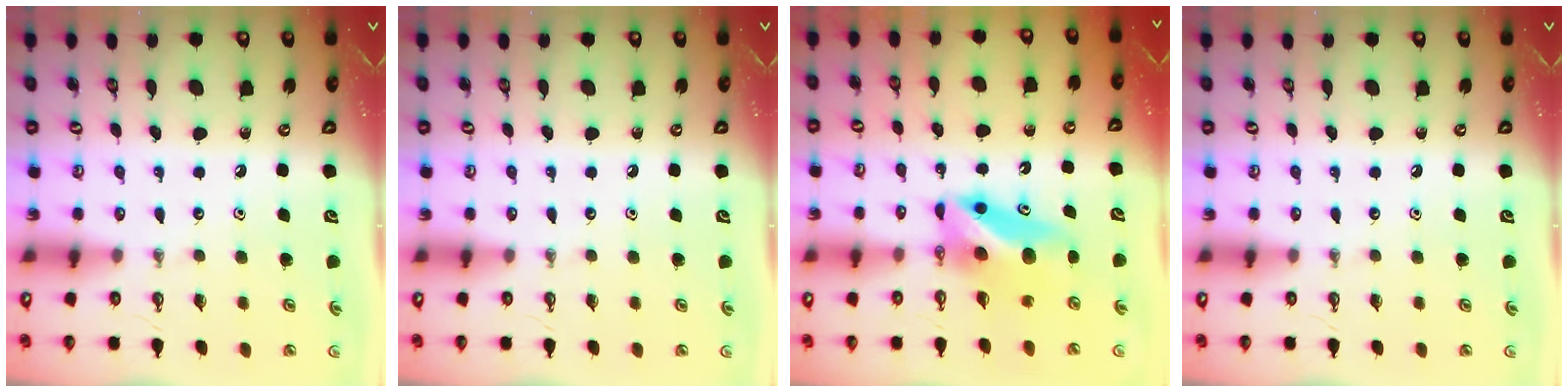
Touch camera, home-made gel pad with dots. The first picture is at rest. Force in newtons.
{"total": 0.0}
{"total": 9.4, "press": 7.4, "slide": 5.8}
{"total": 0.0}